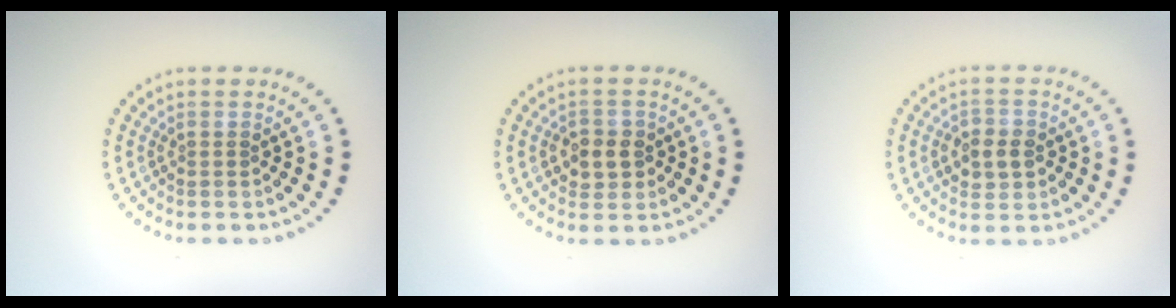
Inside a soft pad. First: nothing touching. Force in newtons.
{"total": 2.5, "press": 2.4, "slide": 0.6}
{"total": 2.8, "press": 2.7, "slide": 0.3}